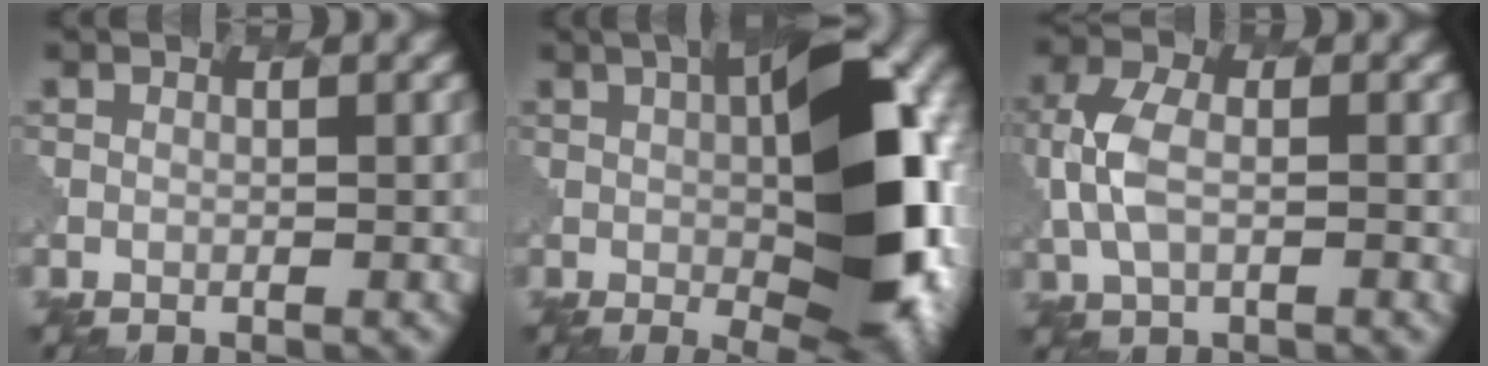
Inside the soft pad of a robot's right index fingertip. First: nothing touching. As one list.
[{"total": 13.4, "force": [0.9, 5.1, 12.4], "torque": [-0.169, 0.006, -0.001]}, {"total": 3.0, "force": [0.2, 1.8, 2.5], "torque": [-0.078, 0.004, -0.015]}]